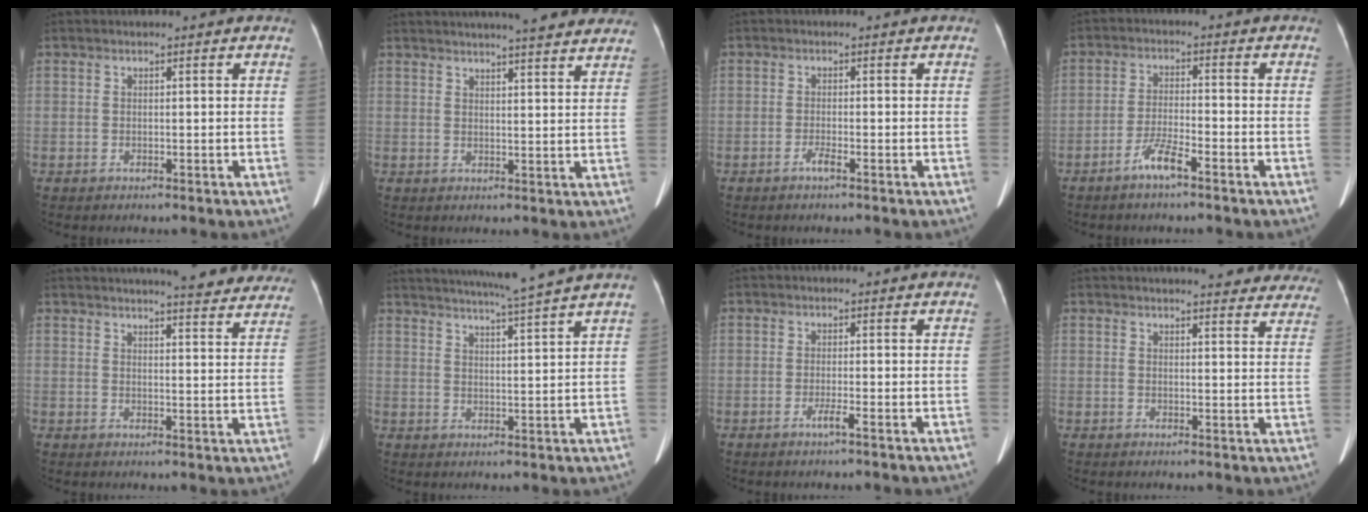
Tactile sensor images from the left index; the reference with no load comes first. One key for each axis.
{"total": 16.2, "fx": 14.4, "fy": 1.8, "fz": 7.2, "tx": -0.095, "ty": 0.021, "tz": 0.168}
{"total": 1.3, "fx": -1.0, "fy": -0.1, "fz": 0.8, "tx": -0.021, "ty": -0.002, "tz": -0.022}
{"total": 4.5, "fx": -3.3, "fy": 0.2, "fz": 3.1, "tx": -0.068, "ty": -0.005, "tz": -0.067}
{"total": 18.1, "fx": 16.4, "fy": 2.6, "fz": 7.1, "tx": -0.080, "ty": -0.024, "tz": 0.180}
{"total": 11.6, "fx": 10.2, "fy": -2.0, "fz": 5.1, "tx": -0.088, "ty": -0.011, "tz": 0.141}
{"total": 1.6, "fx": -1.1, "fy": -0.3, "fz": 1.2, "tx": -0.027, "ty": -0.004, "tz": -0.022}
{"total": 16.3, "fx": 15.1, "fy": 3.3, "fz": 5.1, "tx": -0.031, "ty": -0.032, "tz": 0.150}